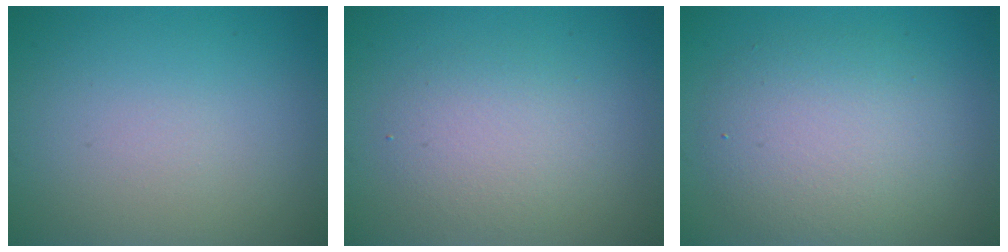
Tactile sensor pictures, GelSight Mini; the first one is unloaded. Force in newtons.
{"total": 2.9, "press": 2.8, "slide": 0.2}
{"total": 5.1, "press": 5.1, "slide": 0.5}